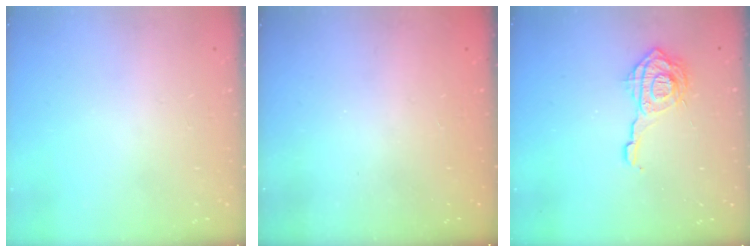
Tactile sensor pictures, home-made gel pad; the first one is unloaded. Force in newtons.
{"total": 2.3, "press": 2.2, "slide": 0.8}
{"total": 12.4, "press": 12.4, "slide": 1.3}